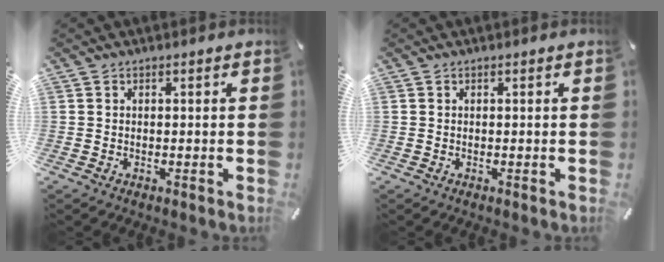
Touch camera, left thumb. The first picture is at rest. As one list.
[{"total": 0.0}]